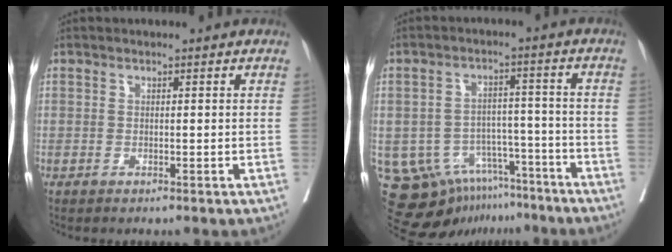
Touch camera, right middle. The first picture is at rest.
{"total": 13.2, "force": [-8.8, 8.6, 4.5], "torque": [-0.077, 0.039, -0.122]}